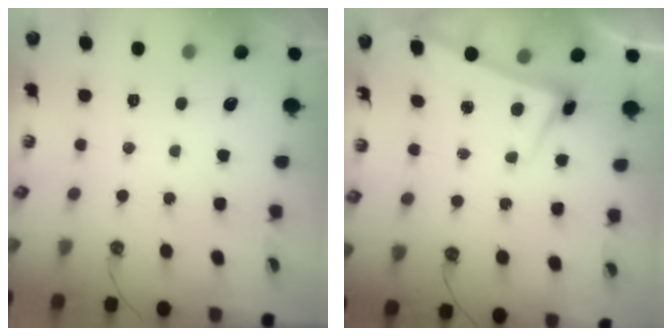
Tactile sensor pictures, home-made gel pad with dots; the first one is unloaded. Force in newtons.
{"total": 2.8, "press": 2.6, "slide": 1.0}